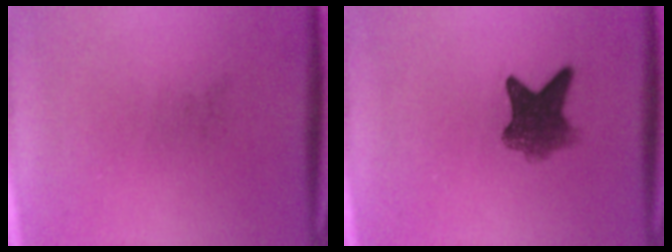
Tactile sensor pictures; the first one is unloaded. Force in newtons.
{"total": 6.3}